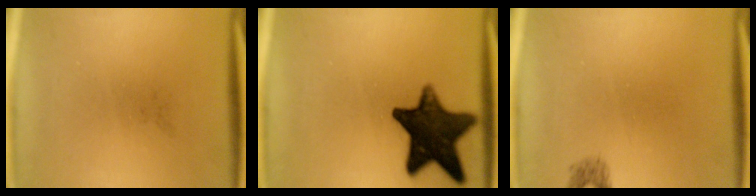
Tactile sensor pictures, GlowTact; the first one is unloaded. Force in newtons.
{"total": 14.5}
{"total": 1.0}